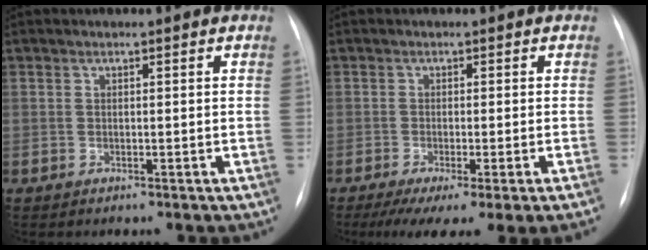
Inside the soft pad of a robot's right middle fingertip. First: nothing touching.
{"total": 10.2, "force": [-7.2, 0.3, 7.2], "torque": [-0.086, -0.019, -0.111]}